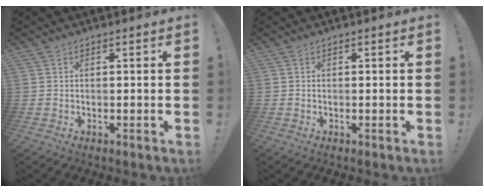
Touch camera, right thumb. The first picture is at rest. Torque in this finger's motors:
{"motor_torque": [-0.30, -0.22, 0.05, -0.10, -0.01]}